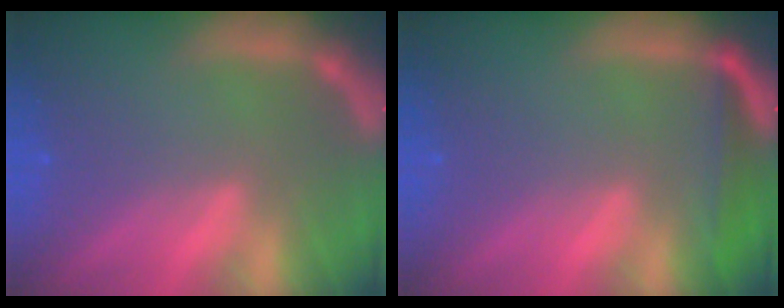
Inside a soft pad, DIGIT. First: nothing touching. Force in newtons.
{"total": 3.0}